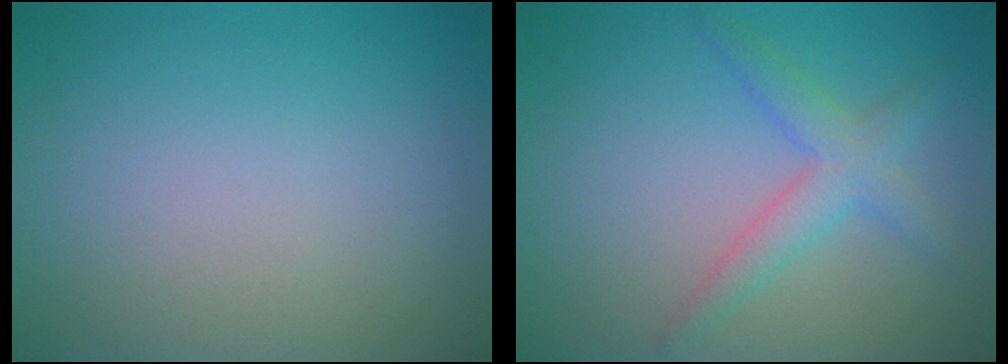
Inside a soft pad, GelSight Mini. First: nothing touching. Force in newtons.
{"total": 2.9, "press": 2.9, "slide": 0.1}